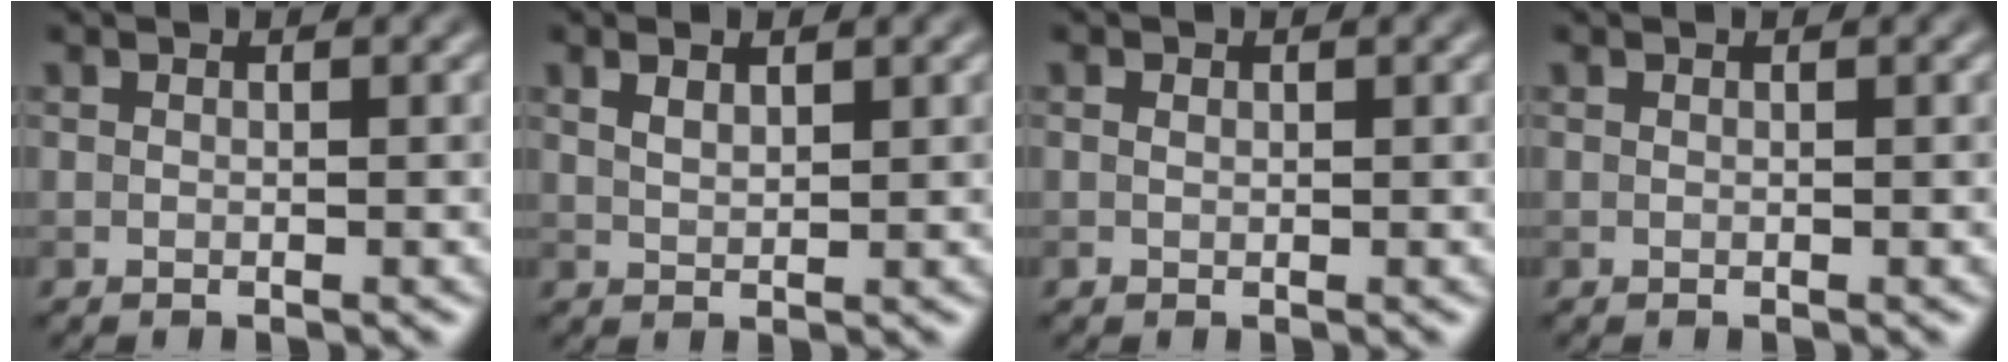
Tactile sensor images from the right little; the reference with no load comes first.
{"total": 1.7, "force": [1.1, 0.6, 1.2], "torque": [-0.025, 0.001, 0.024]}
{"total": 0.6, "force": [0.1, 0.5, 0.2], "torque": [-0.006, -0.002, 0.001]}
{"total": 0.0}